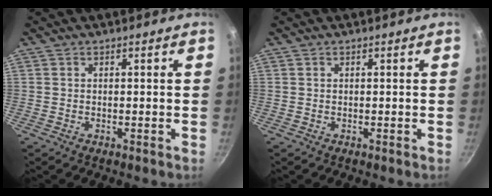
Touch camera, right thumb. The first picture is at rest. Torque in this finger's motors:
{"motor_torque": [0.00, 0.00, -0.13, 0.17, 0.00]}